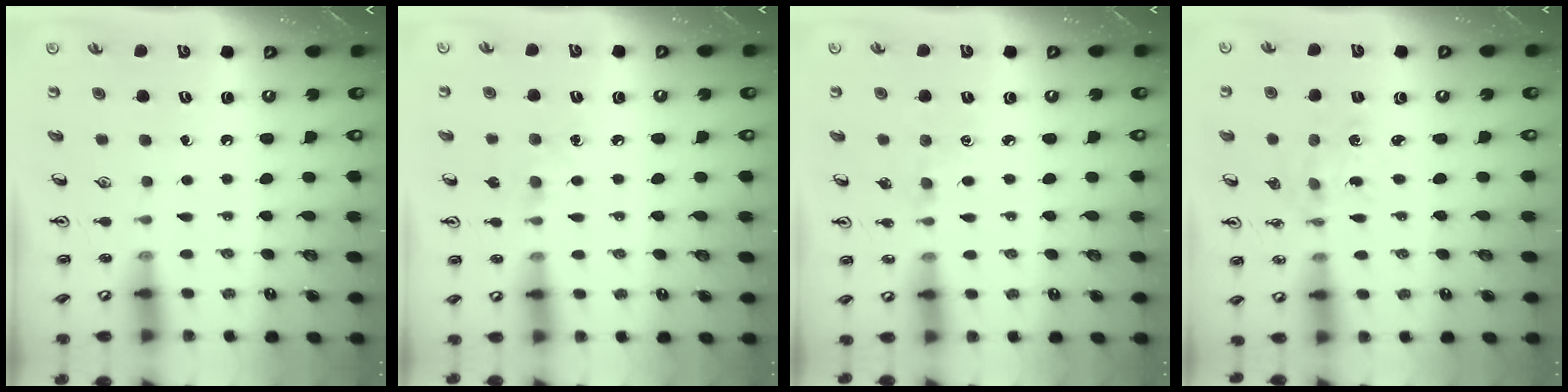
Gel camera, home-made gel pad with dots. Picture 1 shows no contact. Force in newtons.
{"total": 8.0, "press": 8.0, "slide": 0.9}
{"total": 2.2, "press": 2.2, "slide": 0.4}
{"total": 1.0, "press": 0.9, "slide": 0.1}